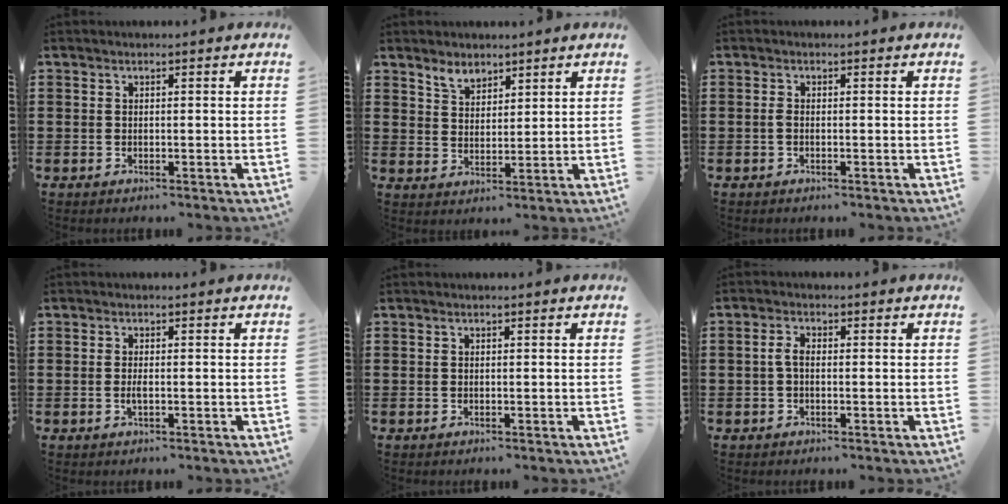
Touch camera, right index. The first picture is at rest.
{"total": 3.6, "force": [2.9, 1.9, 1.0], "torque": [-0.030, 0.007, 0.057]}
{"total": 0.9, "force": [-0.3, 0.3, 0.8], "torque": [-0.024, -0.006, -0.008]}
{"total": 1.2, "force": [-0.3, 0.2, 1.1], "torque": [-0.027, -0.005, -0.008]}
{"total": 0.0}
{"total": 2.2, "force": [-0.4, 1.0, 1.9], "torque": [-0.045, 0.000, -0.010]}